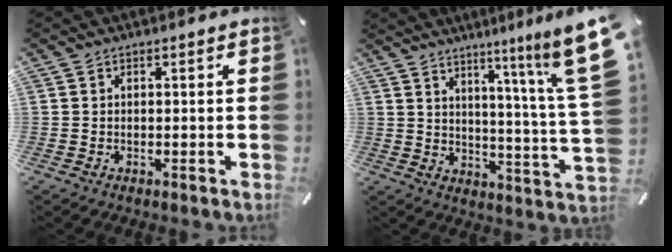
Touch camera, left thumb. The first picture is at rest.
{"total": 14.5, "force": [8.2, 0.7, 11.9], "torque": [-0.176, -0.072, 0.124]}